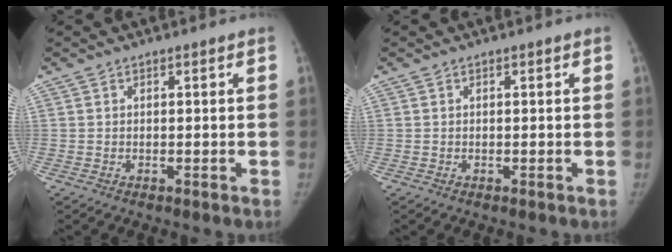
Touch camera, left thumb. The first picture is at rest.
{"total": 0.0}